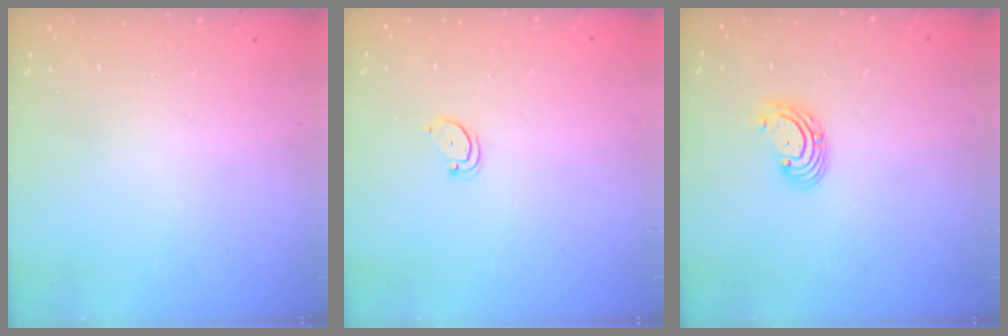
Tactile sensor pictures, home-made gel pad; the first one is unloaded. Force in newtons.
{"total": 2.7, "press": 2.7, "slide": 0.2}
{"total": 2.8, "press": 2.8, "slide": 0.2}